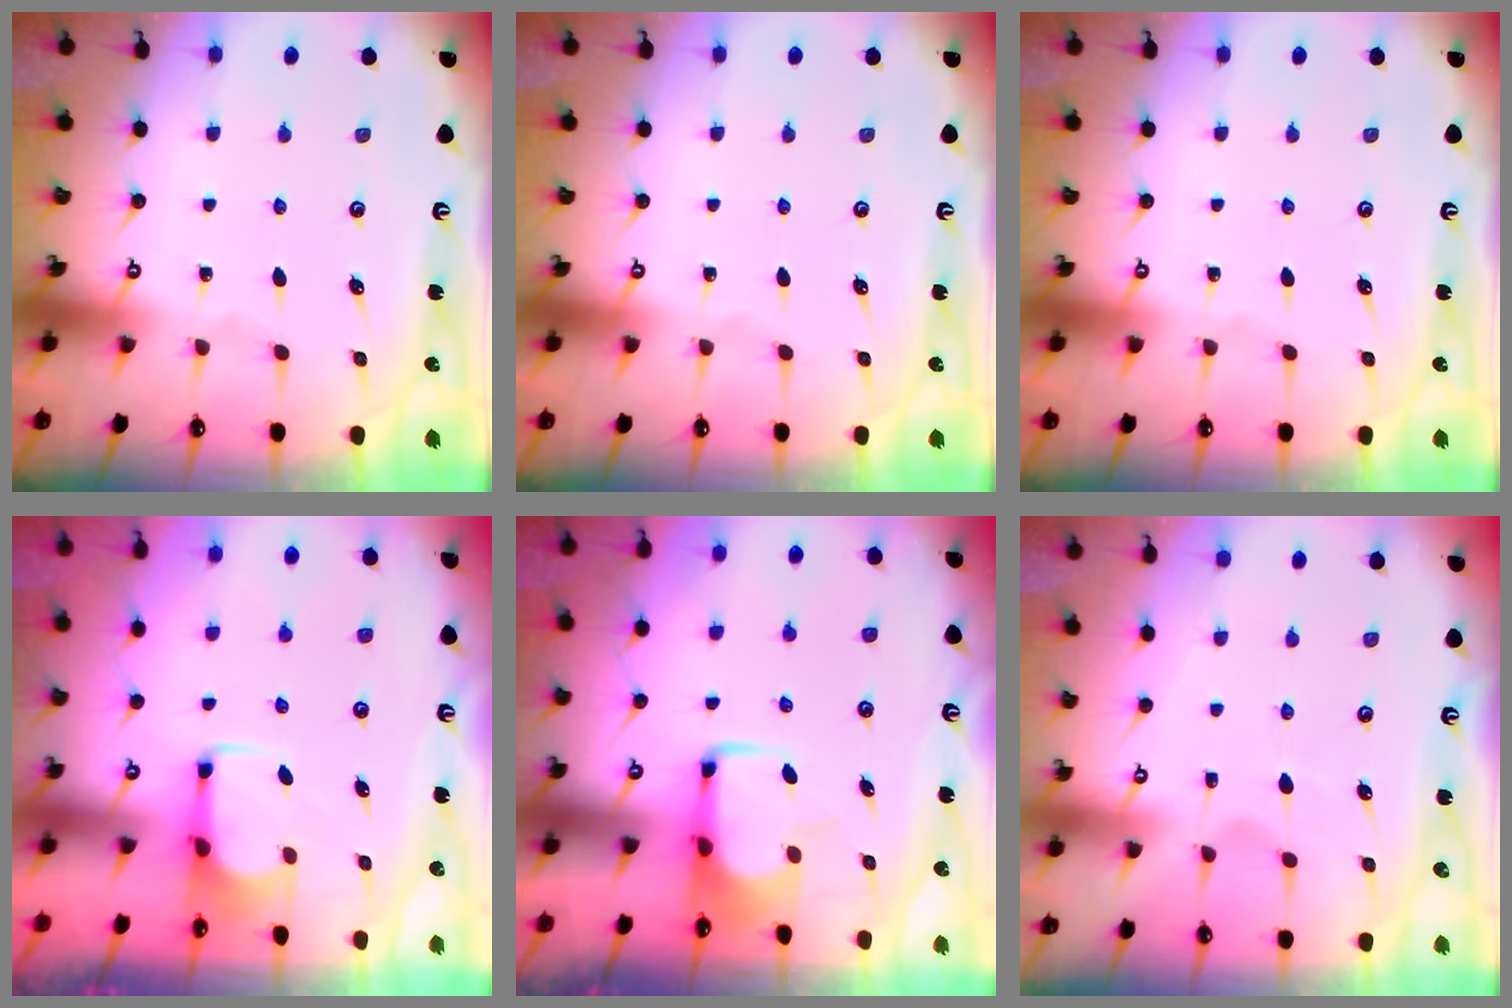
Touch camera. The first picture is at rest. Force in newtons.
{"total": 0.0}
{"total": 0.0}
{"total": 2.8, "press": 2.7, "slide": 0.9}
{"total": 1.7, "press": 1.7, "slide": 0.4}
{"total": 4.5, "press": 4.4, "slide": 1.1}